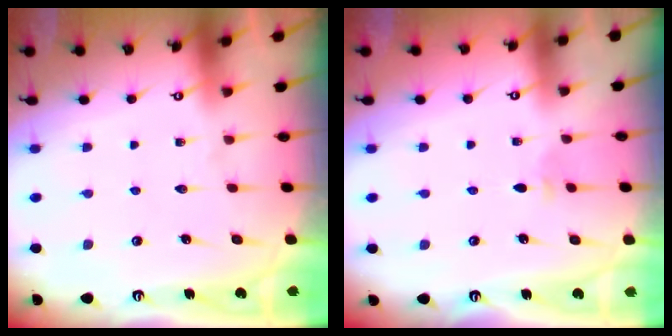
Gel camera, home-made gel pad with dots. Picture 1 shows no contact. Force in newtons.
{"total": 2.8, "press": 2.7, "slide": 0.7}